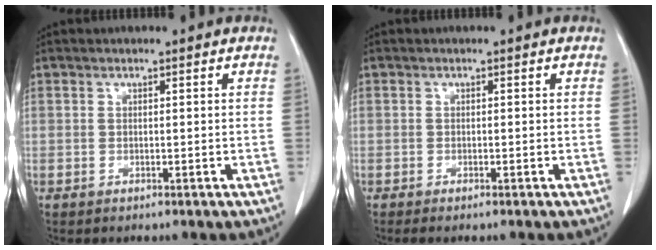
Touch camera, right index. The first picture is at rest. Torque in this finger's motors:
{"motor_torque": [-0.07, 0.02, 0.02, 0.01]}